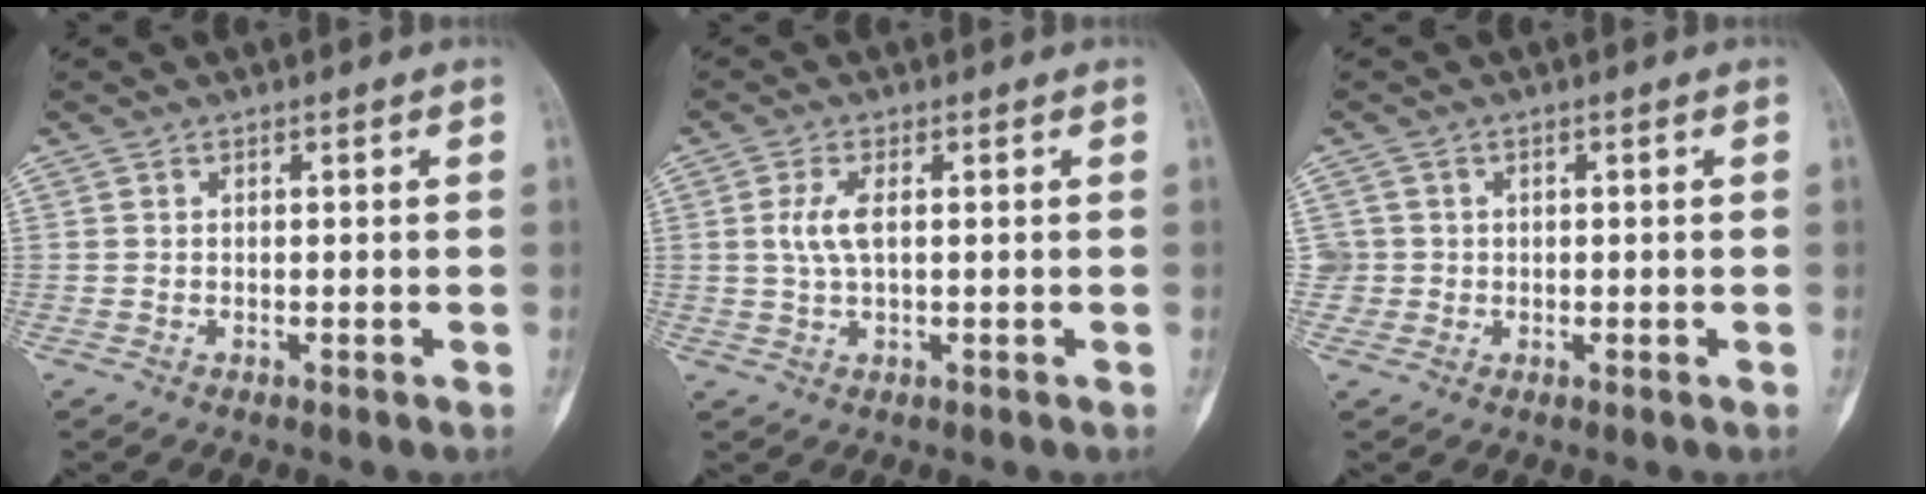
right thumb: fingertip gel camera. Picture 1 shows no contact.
{"total": 4.3, "force": [0.6, 1.7, 3.9], "torque": [-0.093, 0.002, 0.014]}
{"total": 2.6, "force": [0.3, 2.5, 0.0], "torque": [0.019, 0.005, 0.006]}